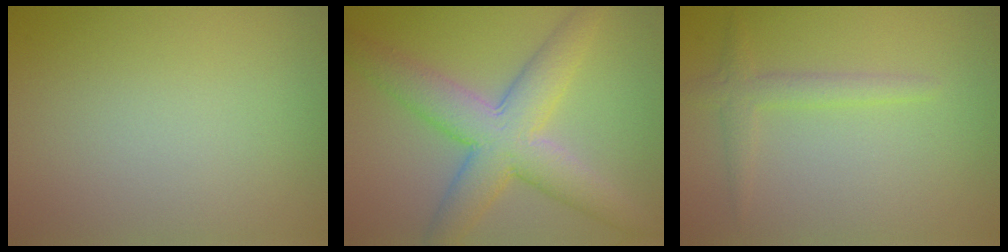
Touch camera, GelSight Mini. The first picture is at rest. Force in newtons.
{"total": 7.5, "press": 7.5, "slide": 0.2}
{"total": 1.9, "press": 1.9, "slide": 0.1}